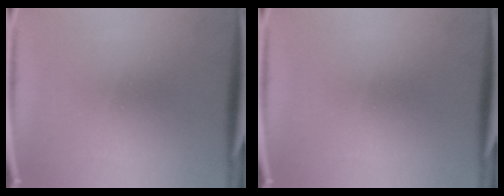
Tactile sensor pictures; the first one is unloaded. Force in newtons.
{"total": 0.0}